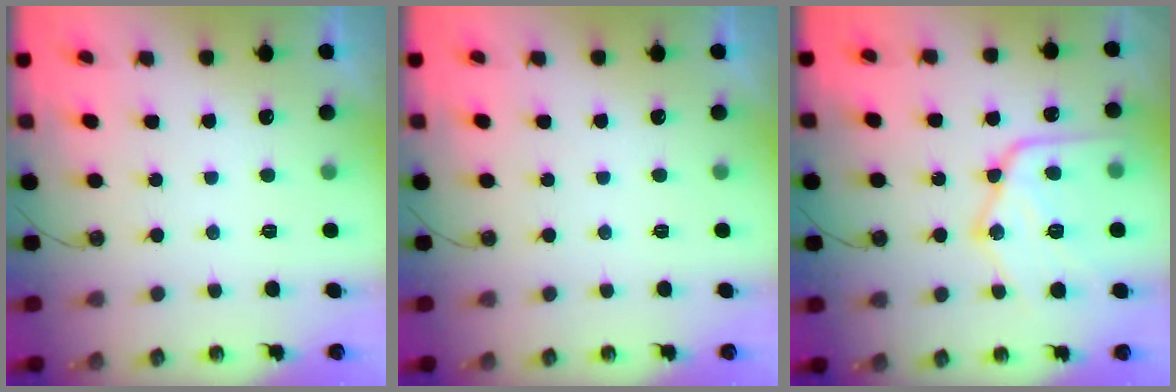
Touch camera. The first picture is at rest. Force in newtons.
{"total": 0.0}
{"total": 19.6, "press": 19.5, "slide": 2.0}